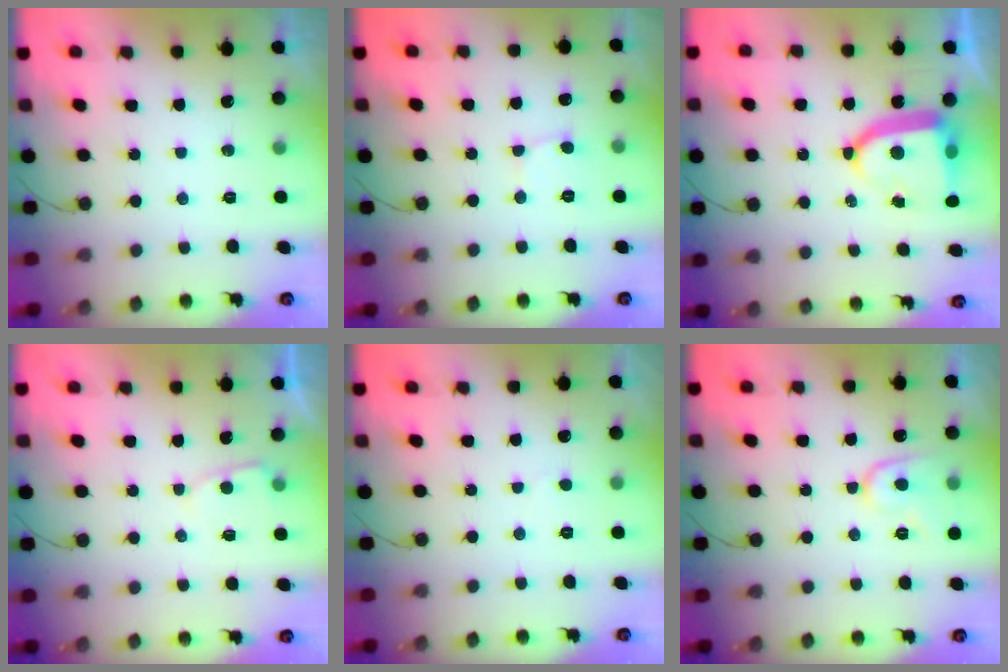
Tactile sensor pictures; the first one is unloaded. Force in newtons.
{"total": 2.8, "press": 2.8, "slide": 0.3}
{"total": 9.3, "press": 9.2, "slide": 1.0}
{"total": 3.0, "press": 2.9, "slide": 0.3}
{"total": 1.9, "press": 1.9, "slide": 0.2}
{"total": 9.1, "press": 9.1, "slide": 0.9}